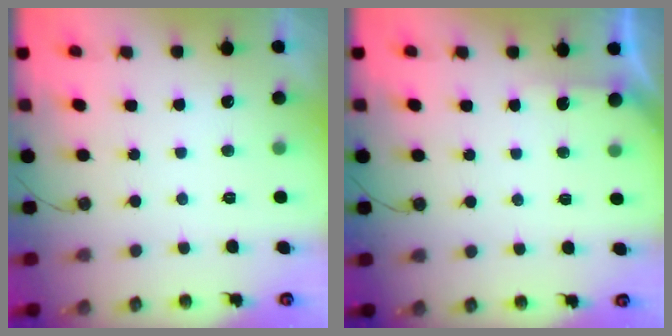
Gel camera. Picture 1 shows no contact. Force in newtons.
{"total": 2.0, "press": 2.0, "slide": 0.3}